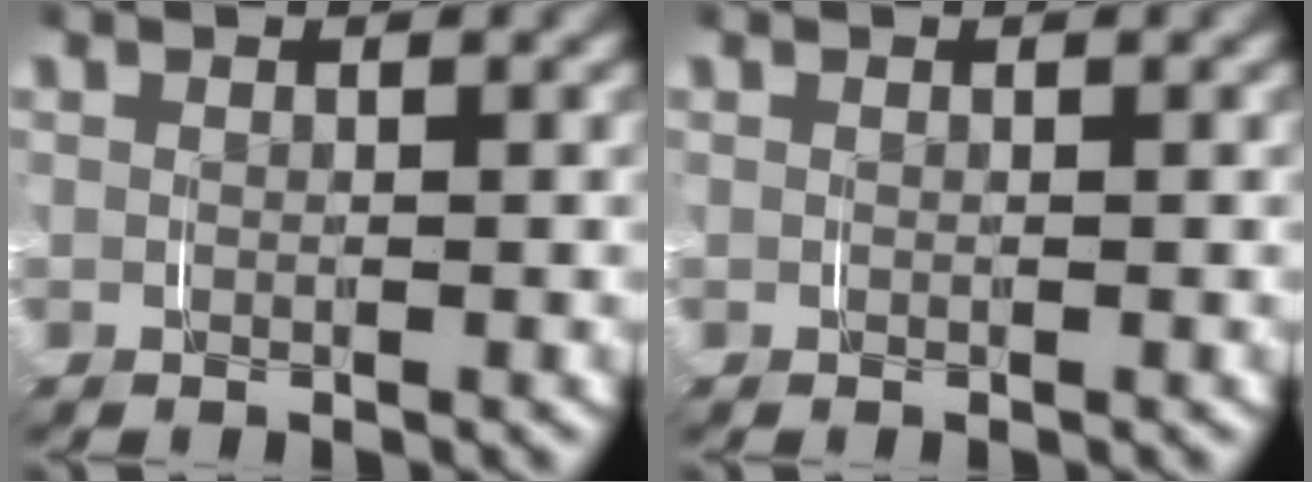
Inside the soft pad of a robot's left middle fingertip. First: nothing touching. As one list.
[{"total": 0.0}]